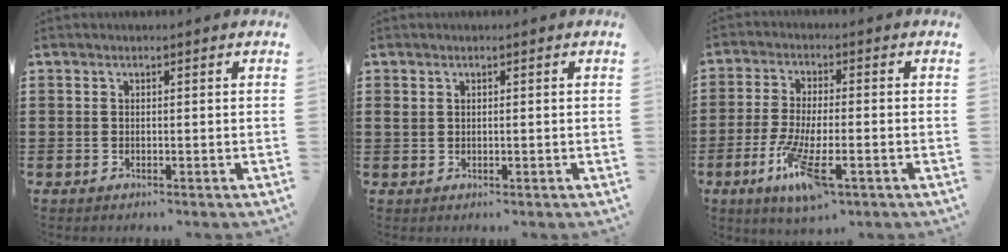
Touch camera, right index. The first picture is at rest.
{"total": 0.8, "force": [0.3, 0.6, 0.3], "torque": [-0.008, 0.006, 0.005]}
{"total": 9.7, "force": [-4.3, 2.6, 8.3], "torque": [-0.176, -0.015, -0.077]}